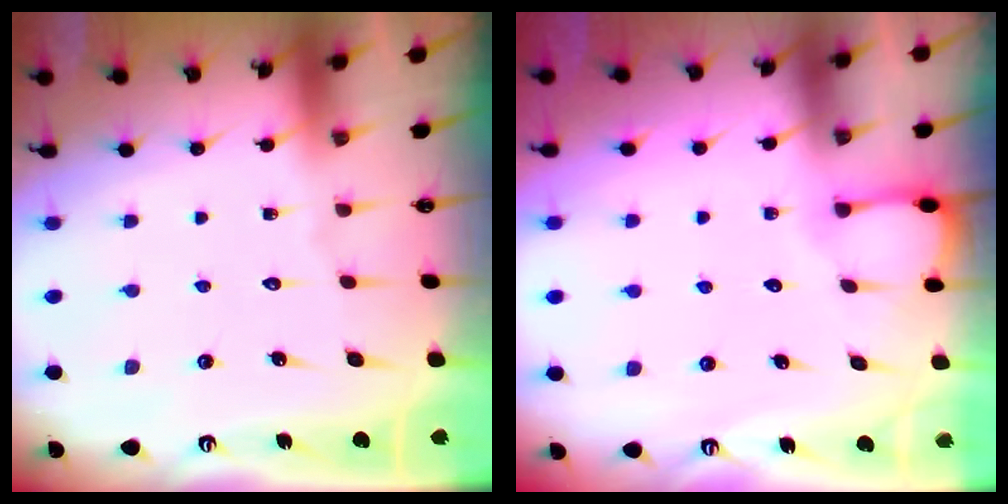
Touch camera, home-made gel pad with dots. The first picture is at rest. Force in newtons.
{"total": 2.0, "press": 2.0, "slide": 0.3}